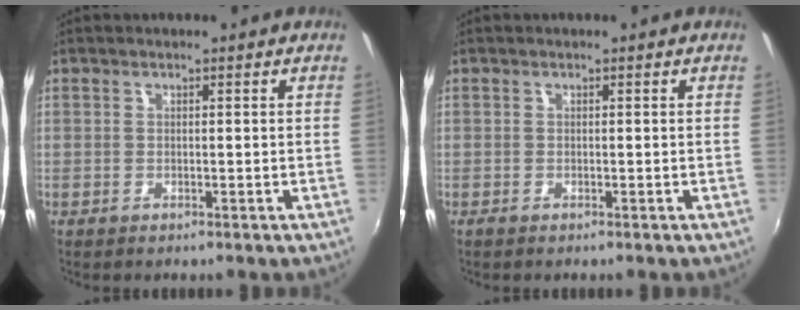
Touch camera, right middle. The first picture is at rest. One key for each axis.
{"total": 0.0}